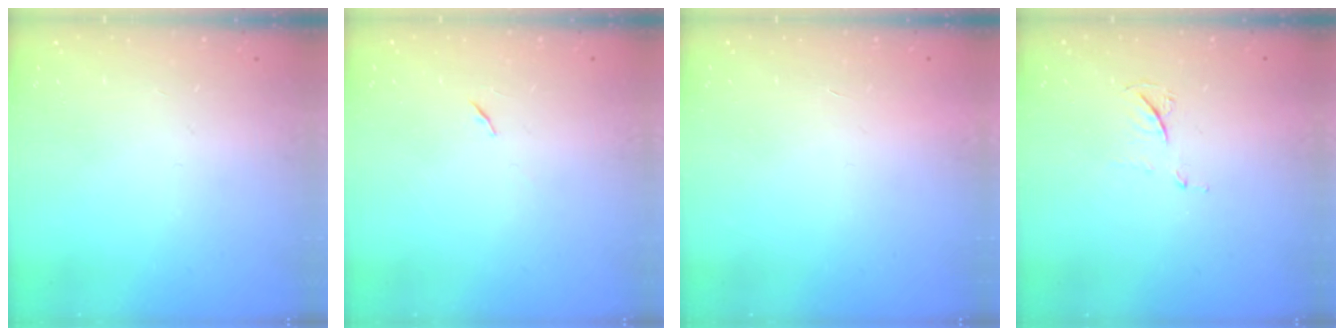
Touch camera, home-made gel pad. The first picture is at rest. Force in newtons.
{"total": 5.3, "press": 4.8, "slide": 2.2}
{"total": 1.7, "press": 1.7, "slide": 0.1}
{"total": 6.0, "press": 6.0, "slide": 0.7}